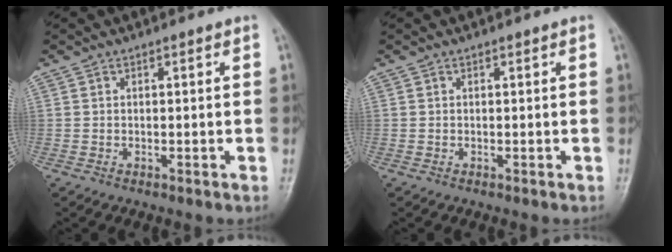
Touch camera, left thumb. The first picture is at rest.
{"total": 0.0}